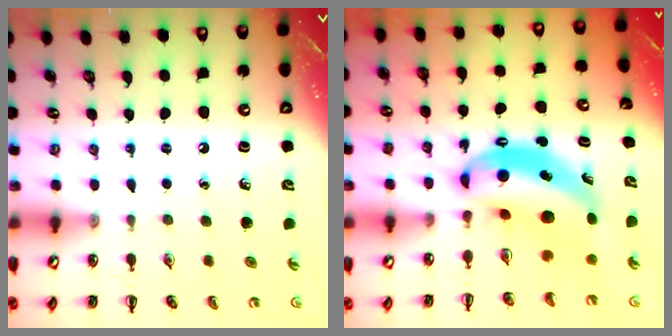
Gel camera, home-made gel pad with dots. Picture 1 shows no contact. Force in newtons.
{"total": 9.2, "press": 8.9, "slide": 2.3}